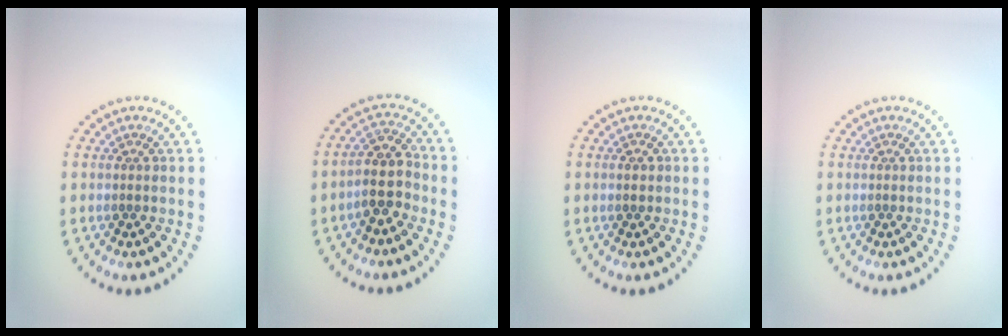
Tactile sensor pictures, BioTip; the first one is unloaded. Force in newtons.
{"total": 3.4, "press": 3.0, "slide": 1.6}
{"total": 1.1, "press": 1.1, "slide": 0.1}
{"total": 0.0}